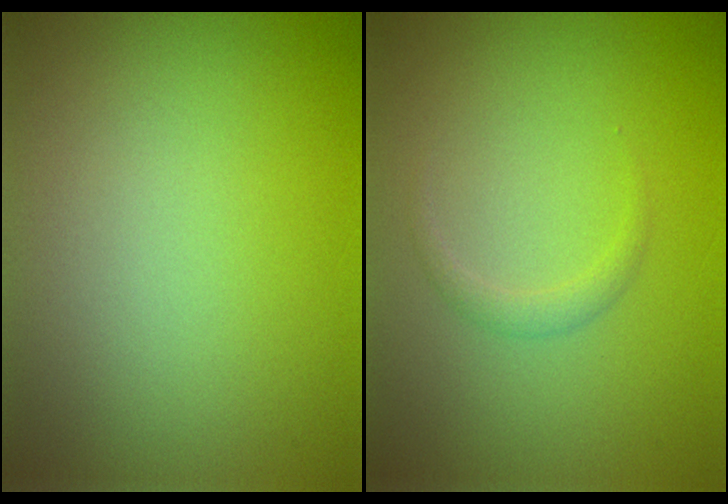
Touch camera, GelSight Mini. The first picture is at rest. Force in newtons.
{"total": 0.5, "press": 0.5, "slide": 0.1}